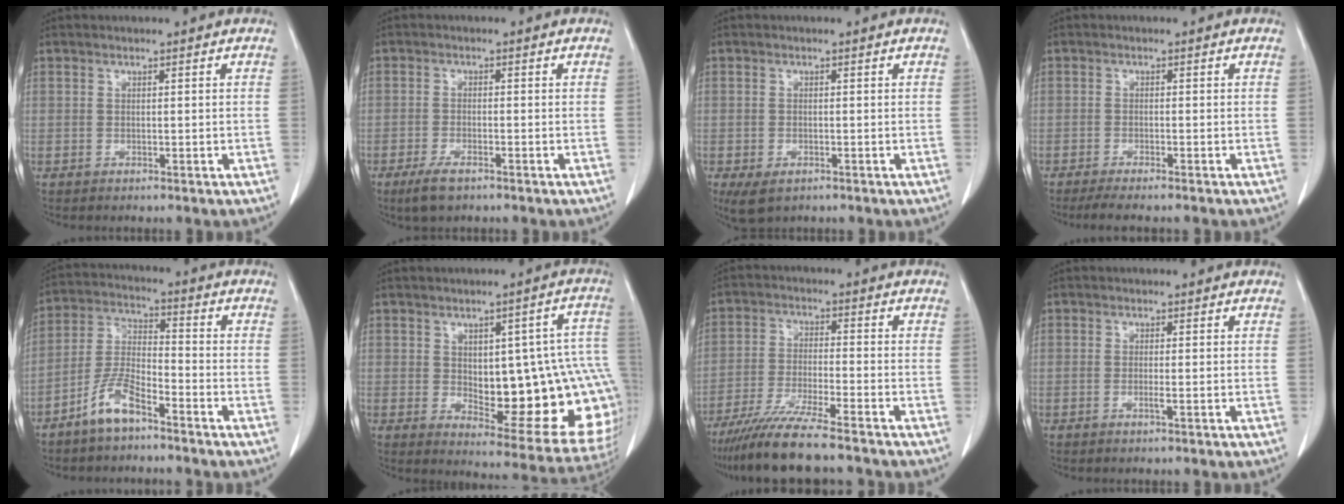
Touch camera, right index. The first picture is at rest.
{"total": 4.1, "force": [-2.7, 1.1, 2.8], "torque": [-0.063, -0.006, -0.047]}
{"total": 3.8, "force": [-2.0, 1.9, 2.5], "torque": [-0.051, -0.008, -0.025]}
{"total": 5.1, "force": [-4.4, 0.3, 2.7], "torque": [-0.035, -0.009, -0.066]}
{"total": 7.7, "force": [-5.3, 2.1, 5.2], "torque": [-0.119, -0.002, -0.110]}
{"total": 20.5, "force": [-1.1, 7.1, 19.2], "torque": [-0.168, 0.030, 0.018]}
{"total": 11.6, "force": [-9.5, 0.1, 6.5], "torque": [-0.112, -0.033, -0.163]}
{"total": 0.9, "force": [-0.3, -0.1, 0.9], "torque": [-0.016, 0.001, -0.005]}